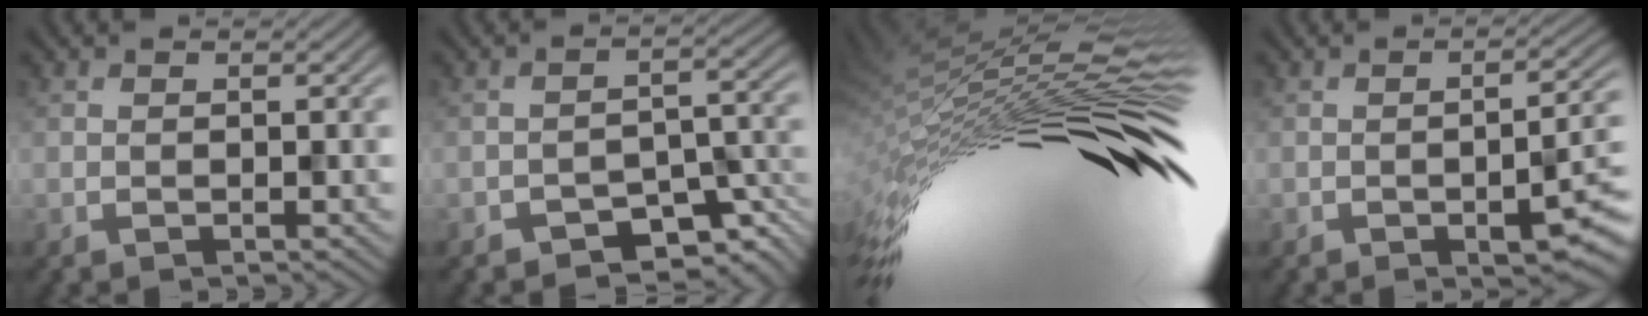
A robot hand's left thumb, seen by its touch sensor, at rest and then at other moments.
{"total": 4.9, "force": [-4.1, 1.8, 1.9], "torque": [-0.021, 0.000, -0.059]}
{"total": 17.3, "force": [1.0, 3.6, 16.9], "torque": [-0.314, 0.002, 0.025]}
{"total": 7.4, "force": [-3.0, 1.9, 6.5], "torque": [-0.094, -0.011, -0.039]}